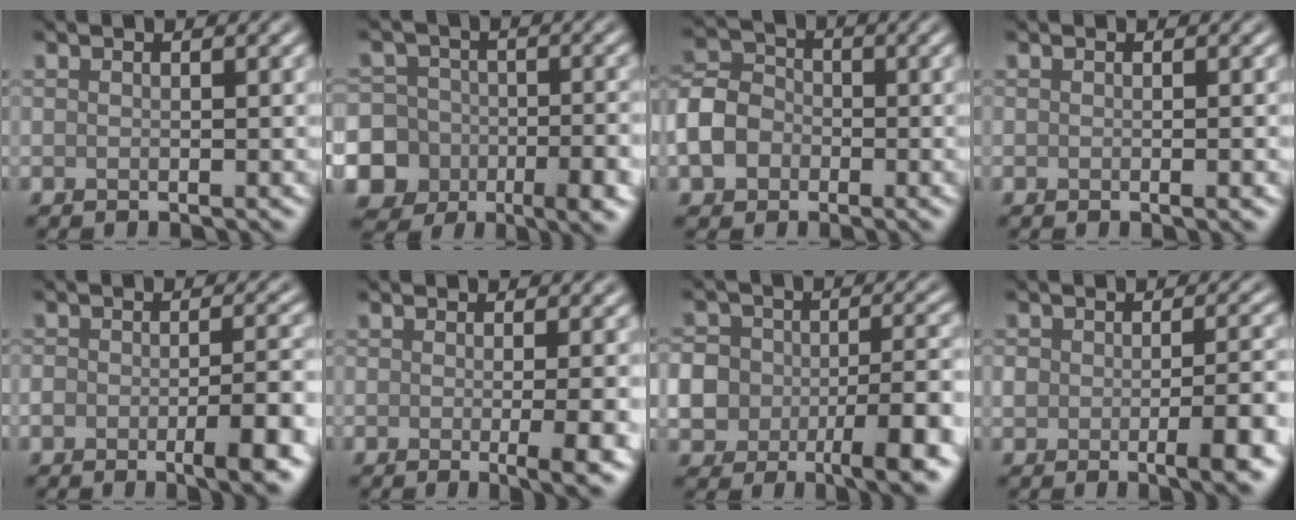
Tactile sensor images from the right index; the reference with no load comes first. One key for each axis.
{"total": 15.5, "fx": -7.1, "fy": 13.0, "fz": 4.7, "tx": -0.098, "ty": -0.039, "tz": -0.134}
{"total": 5.3, "fx": -1.8, "fy": 4.3, "fz": 2.6, "tx": -0.063, "ty": 0.003, "tz": -0.043}
{"total": 0.7, "fx": -0.2, "fy": 0.1, "fz": 0.7, "tx": -0.007, "ty": -0.001, "tz": -0.001}
{"total": 5.4, "fx": -2.6, "fy": 1.8, "fz": 4.3, "tx": -0.065, "ty": -0.002, "tz": -0.039}
{"total": 4.8, "fx": -0.8, "fy": 1.3, "fz": 4.5, "tx": -0.055, "ty": -0.010, "tz": -0.008}
{"total": 8.8, "fx": -3.5, "fy": 5.6, "fz": 5.9, "tx": -0.094, "ty": -0.004, "tz": -0.066}
{"total": 5.3, "fx": -1.8, "fy": 2.2, "fz": 4.5, "tx": -0.067, "ty": -0.008, "tz": -0.025}